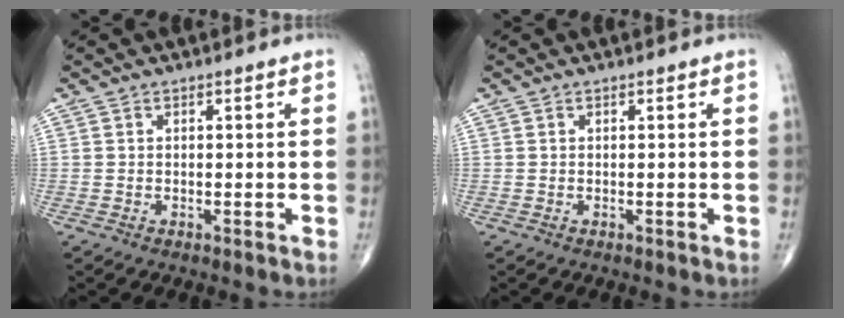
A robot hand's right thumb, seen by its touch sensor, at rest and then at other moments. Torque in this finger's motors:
{"motor_torque": [0.00, 0.00, 0.00, 0.00, 0.00]}